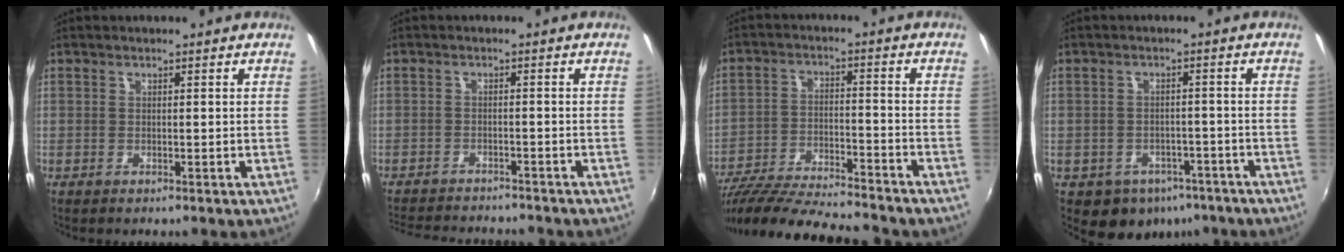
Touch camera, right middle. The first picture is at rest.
{"total": 10.9, "force": [-10.0, 2.4, 3.7], "torque": [-0.093, -0.010, -0.150]}
{"total": 19.9, "force": [-17.4, 2.5, 9.3], "torque": [-0.182, -0.041, -0.282]}
{"total": 9.2, "force": [-5.3, 6.8, 3.1], "torque": [-0.081, 0.004, -0.055]}